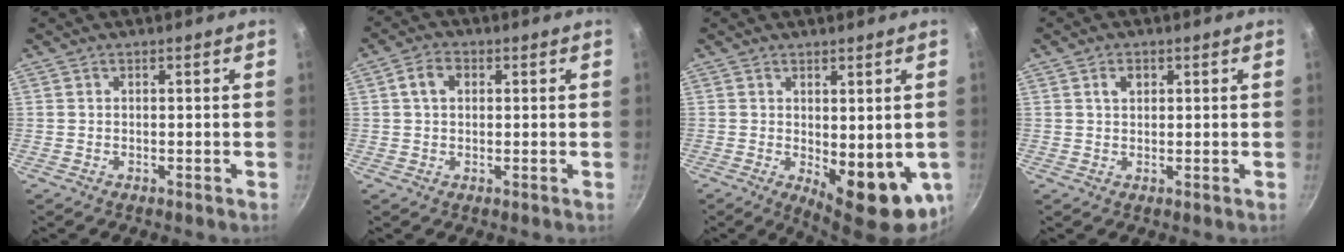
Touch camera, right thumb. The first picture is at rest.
{"total": 4.4, "force": [1.0, 3.2, 2.8], "torque": [-0.039, 0.009, 0.012]}
{"total": 12.0, "force": [-1.3, 5.1, 10.8], "torque": [-0.111, -0.012, -0.002]}
{"total": 2.3, "force": [0.8, 1.6, 1.4], "torque": [-0.015, 0.001, 0.013]}